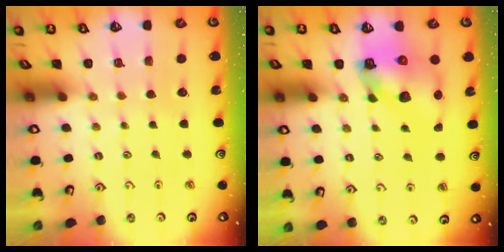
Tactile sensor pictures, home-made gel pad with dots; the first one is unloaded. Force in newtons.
{"total": 10.6, "press": 10.5, "slide": 1.3}